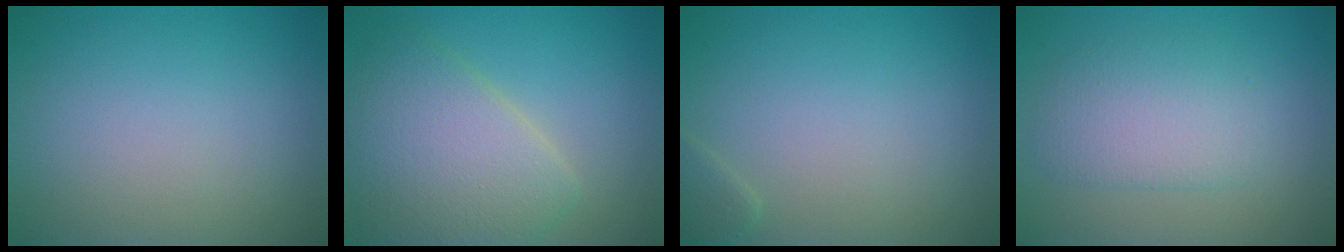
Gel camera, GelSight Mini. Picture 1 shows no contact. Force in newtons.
{"total": 6.7, "press": 6.7, "slide": 0.3}
{"total": 1.0, "press": 1.0, "slide": 0.1}
{"total": 3.6, "press": 3.6, "slide": 0.2}